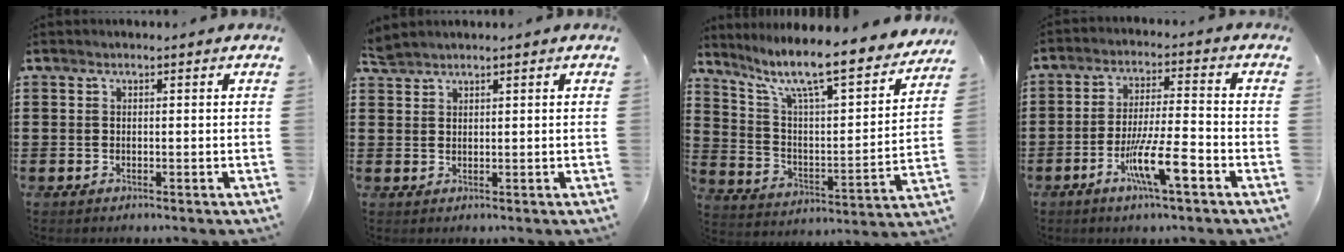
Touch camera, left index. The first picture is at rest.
{"total": 1.6, "force": [1.6, 0.1, 0.3], "torque": [-0.009, 0.000, 0.031]}
{"total": 9.5, "force": [7.5, 1.2, 5.8], "torque": [-0.133, -0.060, 0.119]}
{"total": 9.3, "force": [-4.5, 1.3, 8.1], "torque": [-0.161, -0.008, -0.085]}